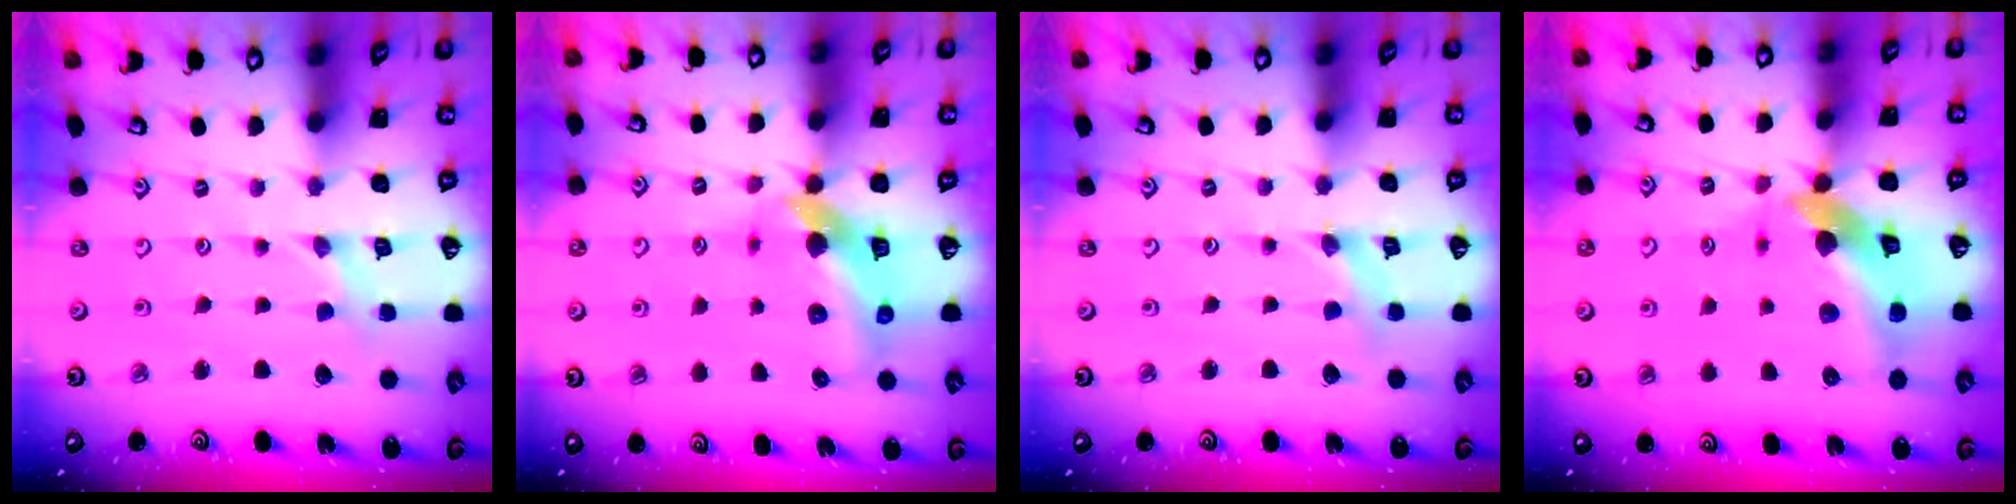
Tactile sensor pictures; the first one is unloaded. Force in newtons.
{"total": 9.9, "press": 9.8, "slide": 1.3}
{"total": 1.3, "press": 1.2, "slide": 0.2}
{"total": 13.7, "press": 13.6, "slide": 1.9}